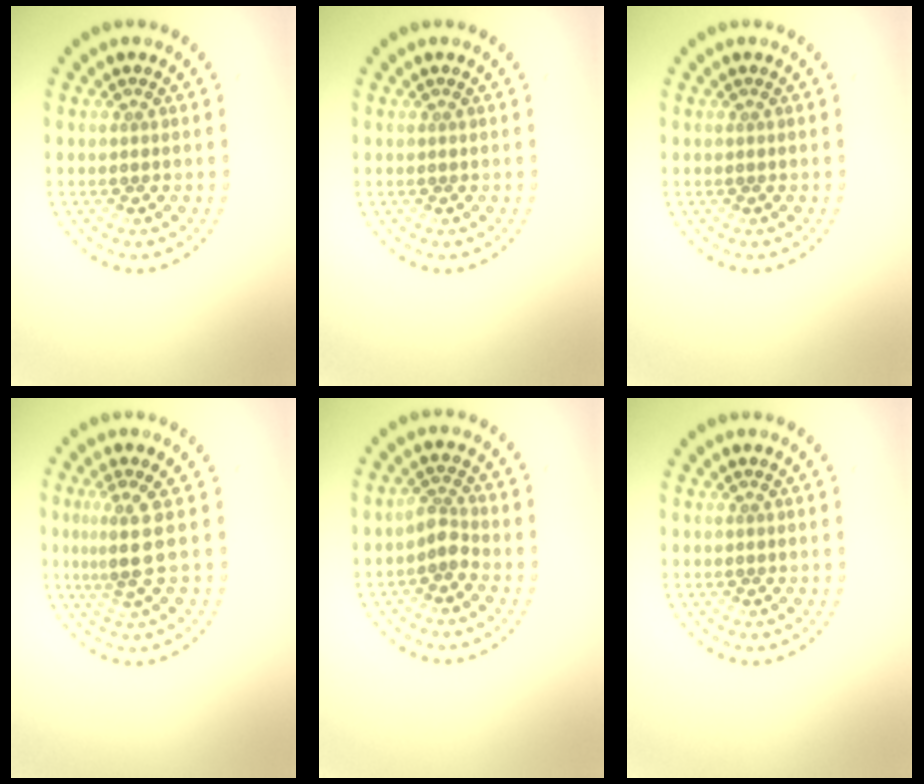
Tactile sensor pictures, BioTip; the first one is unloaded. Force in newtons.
{"total": 0.0}
{"total": 0.0}
{"total": 2.5, "press": 1.8, "slide": 1.7}
{"total": 1.8, "press": 1.4, "slide": 1.0}
{"total": 0.0}